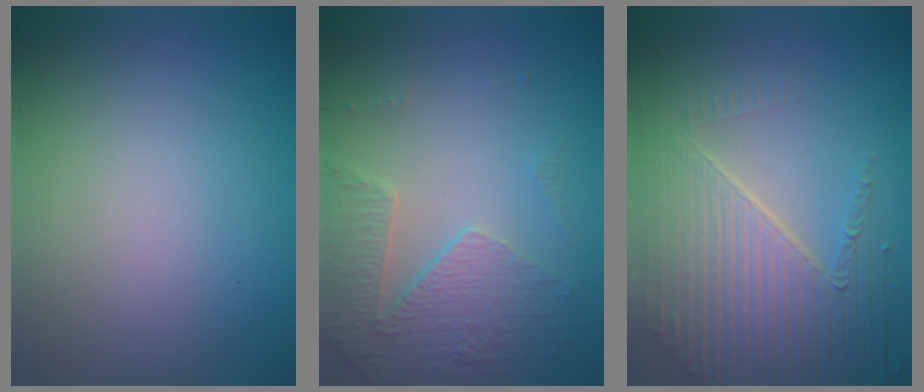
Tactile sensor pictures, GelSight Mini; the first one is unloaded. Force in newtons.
{"total": 3.7, "press": 3.6, "slide": 0.8}
{"total": 8.6, "press": 5.7, "slide": 6.5}